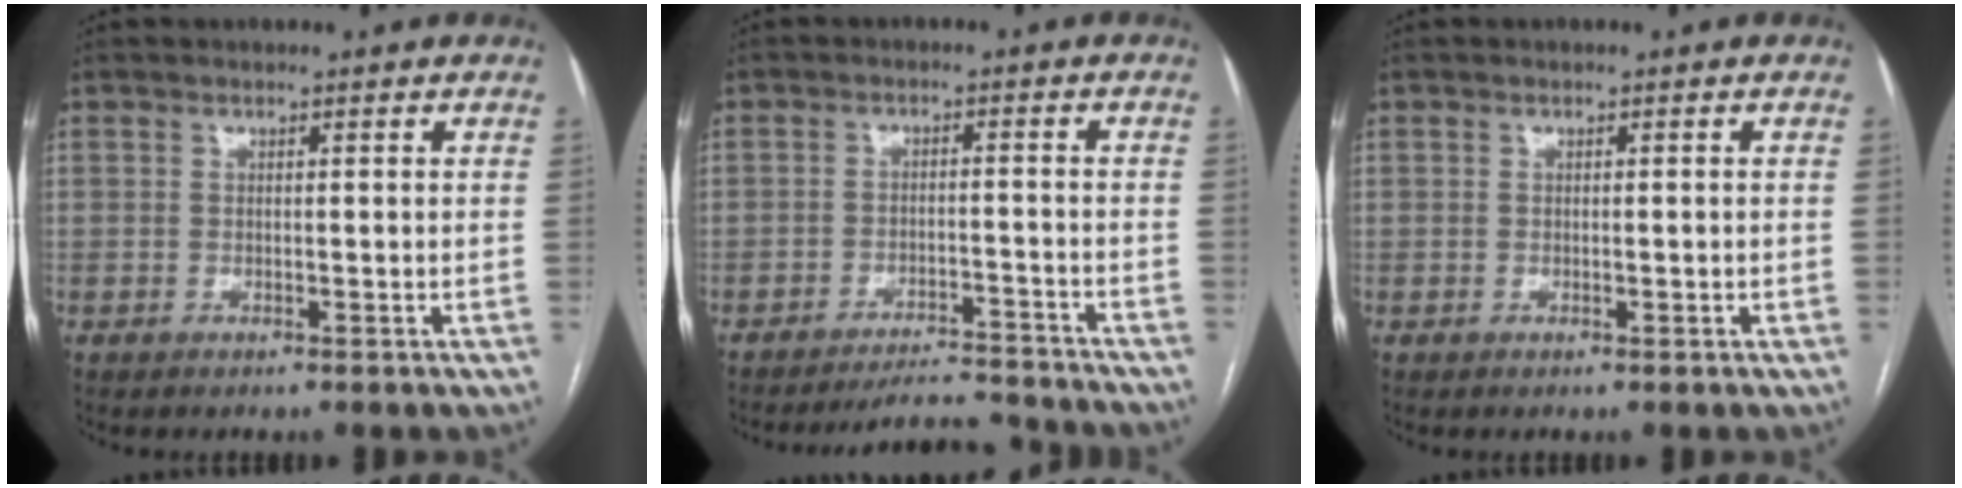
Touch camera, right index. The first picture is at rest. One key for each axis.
{"total": 7.9, "fx": -7.9, "fy": 0.1, "fz": 0.4, "tx": -0.004, "ty": 0.003, "tz": -0.120}
{"total": 0.6, "fx": -0.1, "fy": 0.2, "fz": 0.5, "tx": -0.010, "ty": 0.000, "tz": 0.000}